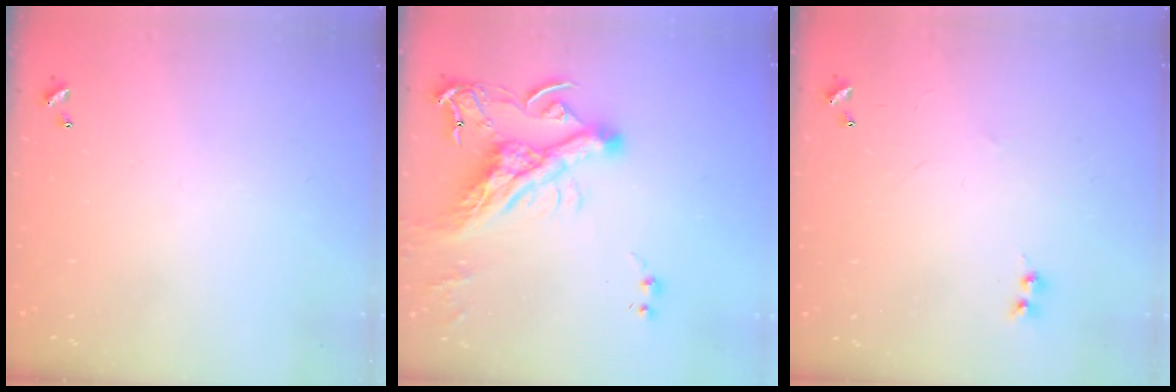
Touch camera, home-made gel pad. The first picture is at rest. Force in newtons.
{"total": 14.9, "press": 14.7, "slide": 2.3}
{"total": 2.0, "press": 2.0, "slide": 0.5}